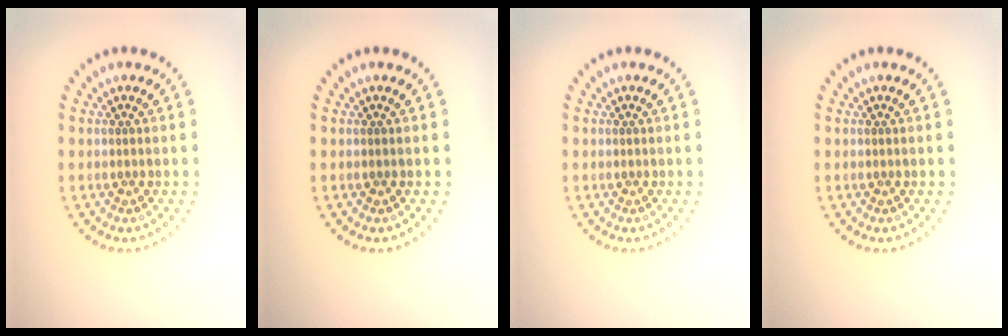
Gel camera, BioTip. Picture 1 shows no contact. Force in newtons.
{"total": 0.0}
{"total": 0.0}
{"total": 0.0}